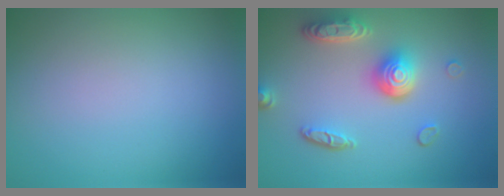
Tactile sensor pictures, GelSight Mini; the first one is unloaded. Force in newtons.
{"total": 5.1, "press": 3.7, "slide": 3.5}